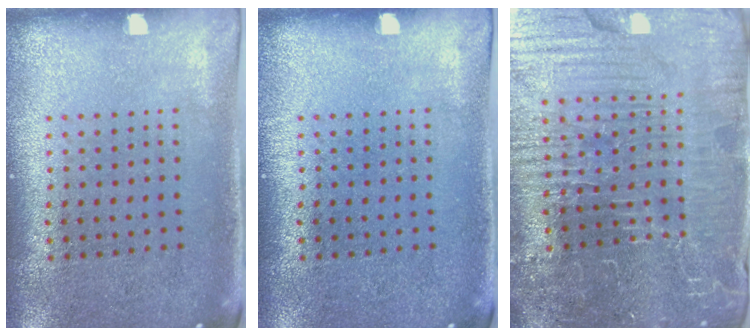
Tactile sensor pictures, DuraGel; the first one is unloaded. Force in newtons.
{"total": 0.0}
{"total": 6.4, "press": 5.8, "slide": 2.6}